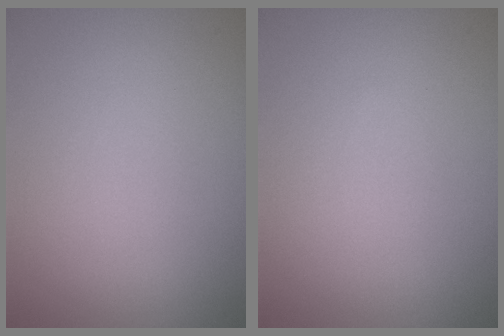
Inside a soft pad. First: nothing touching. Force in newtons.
{"total": 0.0}